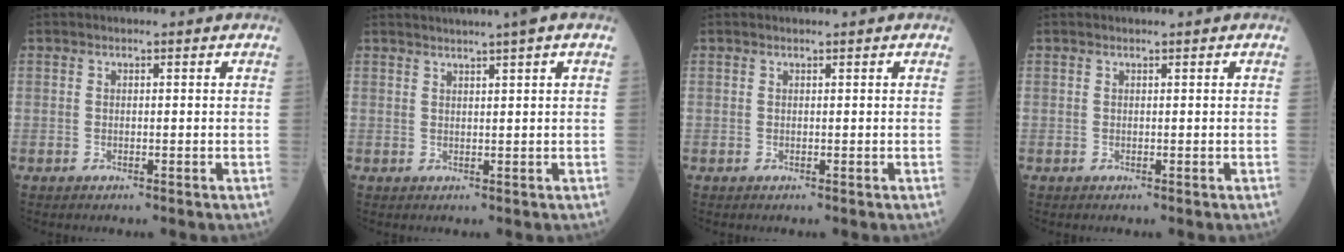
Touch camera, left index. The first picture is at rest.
{"total": 4.4, "force": [3.4, -1.0, 2.6], "torque": [-0.039, 0.014, 0.053]}
{"total": 0.7, "force": [0.7, 0.0, 0.2], "torque": [-0.005, 0.006, 0.013]}
{"total": 0.7, "force": [0.7, 0.0, 0.2], "torque": [-0.005, 0.007, 0.012]}